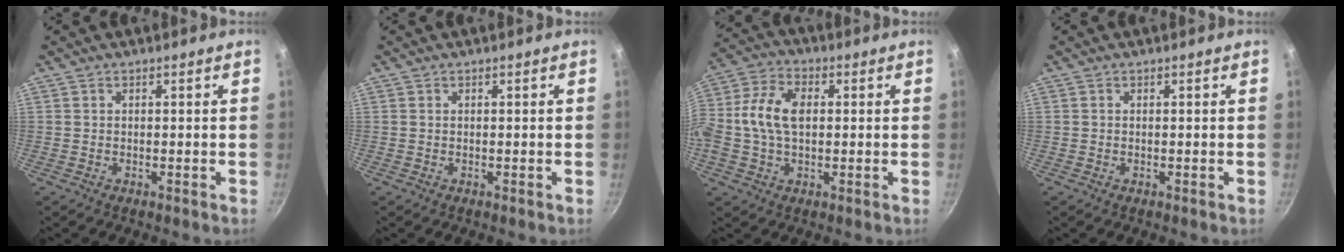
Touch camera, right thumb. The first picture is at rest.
{"total": 0.0}
{"total": 11.3, "force": [0.7, 7.1, 8.7], "torque": [-0.168, 0.024, -0.003]}
{"total": 0.0}